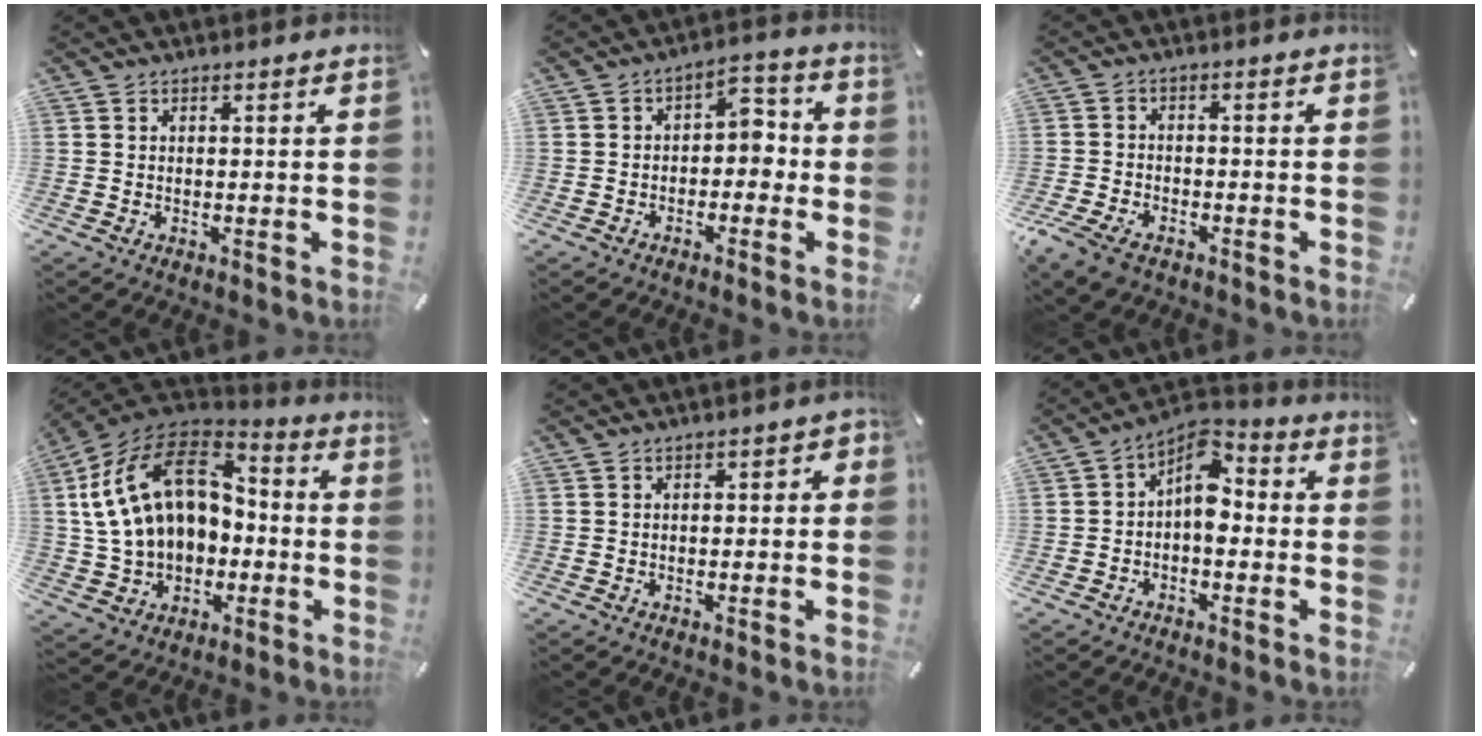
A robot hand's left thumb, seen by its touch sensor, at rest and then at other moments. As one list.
[{"total": 4.8, "force": [-1.7, 3.5, 2.7], "torque": [-0.029, 0.003, -0.042]}, {"total": 6.1, "force": [-4.1, 3.4, 3.1], "torque": [-0.079, 0.010, -0.080]}, {"total": 21.4, "force": [3.7, 15.6, 14.2], "torque": [-0.279, -0.003, 0.066]}, {"total": 2.3, "force": [-1.4, 1.1, 1.4], "torque": [-0.024, 0.011, -0.027]}, {"total": 7.5, "force": [-0.1, 4.7, 5.8], "torque": [-0.092, -0.017, -0.007]}]